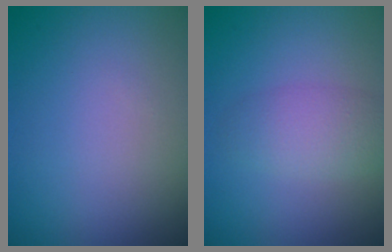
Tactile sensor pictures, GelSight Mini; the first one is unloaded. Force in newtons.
{"total": 2.8, "press": 2.8, "slide": 0.2}